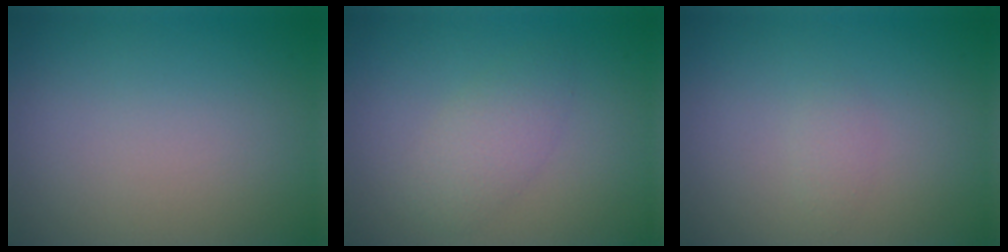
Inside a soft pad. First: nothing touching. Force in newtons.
{"total": 2.4, "press": 2.4, "slide": 0.1}
{"total": 0.8, "press": 0.8, "slide": 0.1}